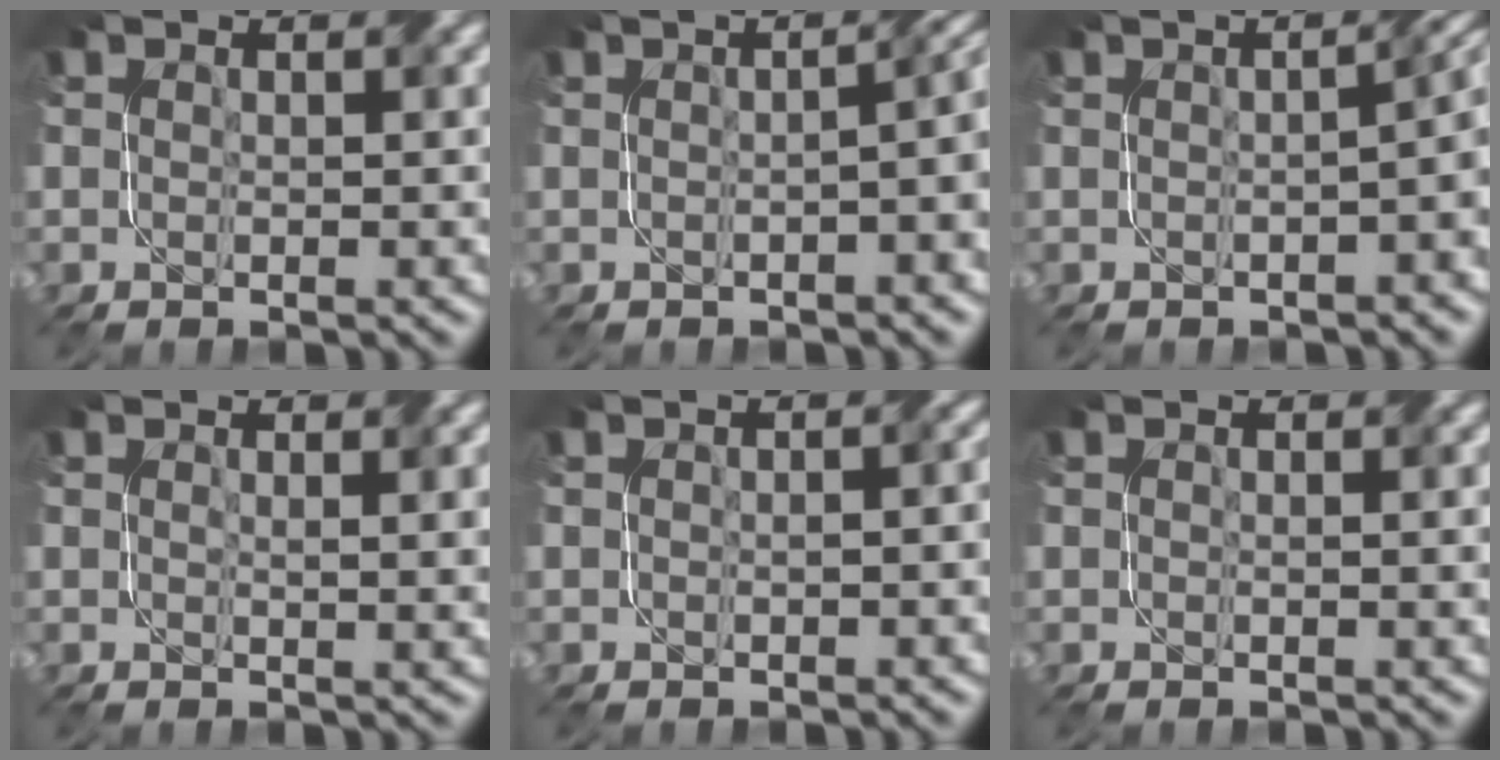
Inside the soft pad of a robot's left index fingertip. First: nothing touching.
{"total": 5.5, "force": [-0.1, 2.4, 5.0], "torque": [-0.028, 0.015, -0.010]}
{"total": 5.3, "force": [-0.4, 2.3, 4.8], "torque": [-0.024, 0.010, -0.007]}
{"total": 2.3, "force": [0.9, 0.6, 2.1], "torque": [-0.023, 0.002, 0.015]}
{"total": 2.2, "force": [0.3, 1.2, 1.9], "torque": [-0.019, 0.006, 0.004]}
{"total": 1.0, "force": [0.1, 0.2, 0.9], "torque": [-0.013, 0.002, 0.002]}